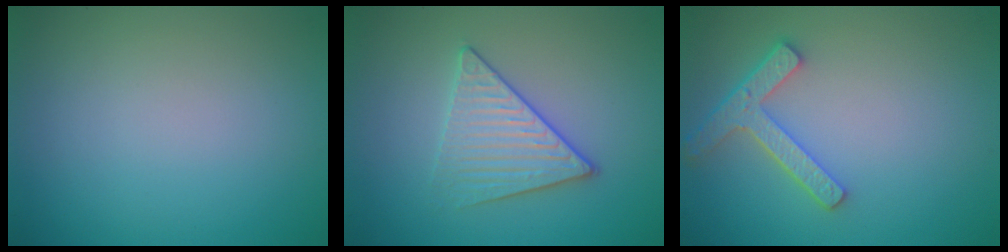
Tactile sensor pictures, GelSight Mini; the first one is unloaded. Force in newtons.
{"total": 3.4, "press": 3.2, "slide": 1.1}
{"total": 3.7, "press": 3.0, "slide": 2.1}